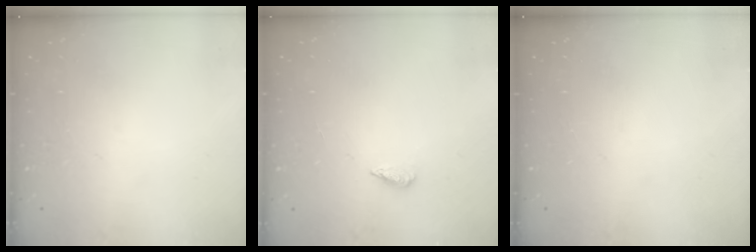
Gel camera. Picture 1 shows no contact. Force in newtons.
{"total": 2.3, "press": 2.2, "slide": 0.8}
{"total": 0.0}